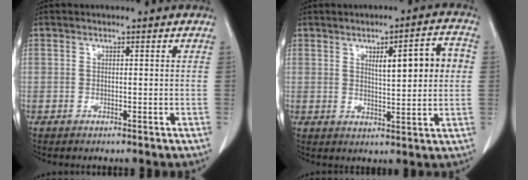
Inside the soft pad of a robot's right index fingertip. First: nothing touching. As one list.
[{"total": 8.6, "force": [1.9, 1.4, 8.3], "torque": [-0.122, 0.015, 0.031]}]